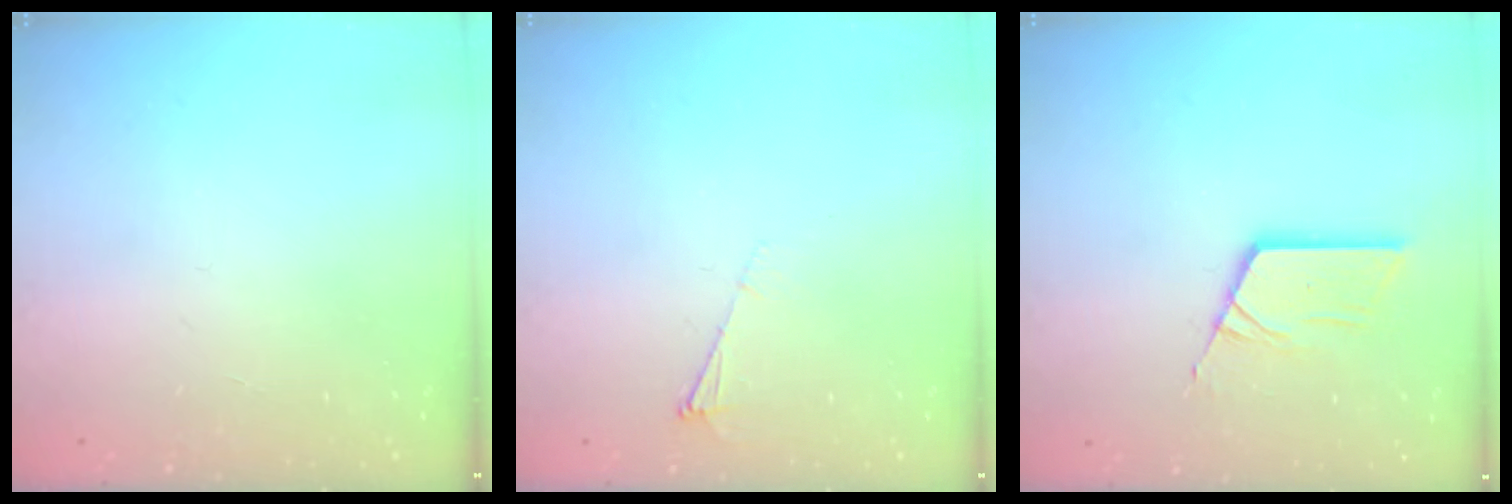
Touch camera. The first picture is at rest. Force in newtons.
{"total": 4.3, "press": 4.2, "slide": 0.6}
{"total": 8.4, "press": 8.3, "slide": 0.7}